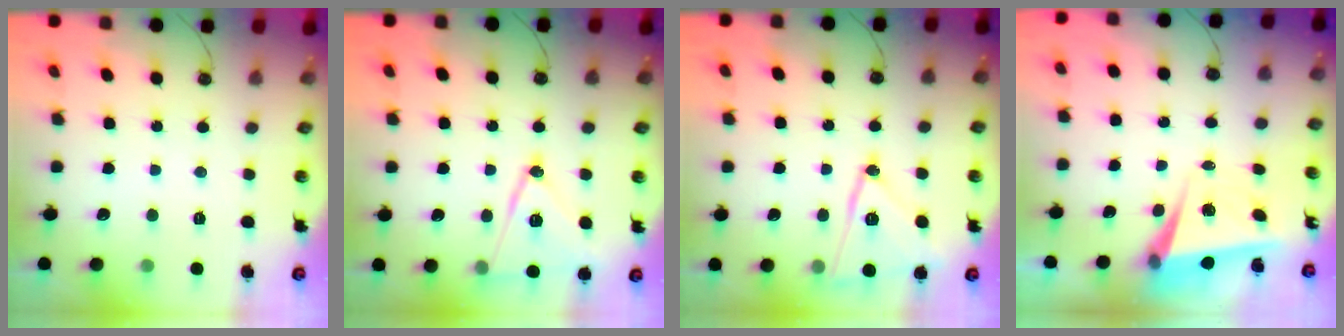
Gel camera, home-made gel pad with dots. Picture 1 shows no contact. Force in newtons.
{"total": 15.1, "press": 14.7, "slide": 3.5}
{"total": 14.7, "press": 14.7, "slide": 0.5}
{"total": 5.4, "press": 5.2, "slide": 1.4}